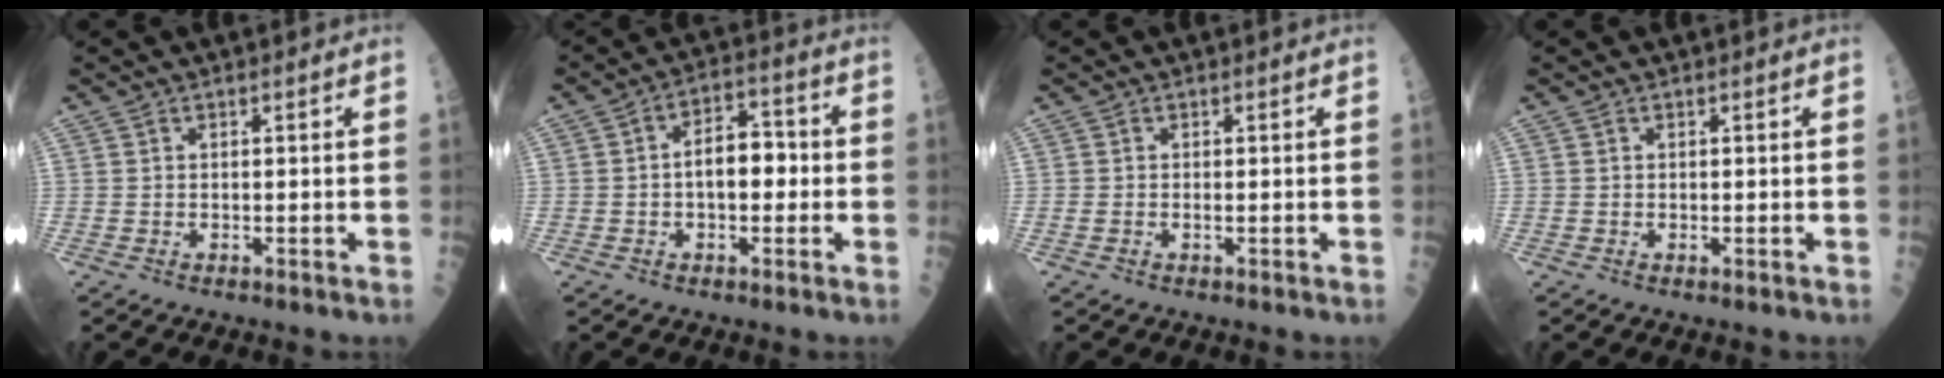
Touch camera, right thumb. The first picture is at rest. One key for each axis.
{"total": 8.1, "fx": -0.4, "fy": 4.6, "fz": 6.7, "tx": -0.081, "ty": 0.027, "tz": -0.013}
{"total": 0.6, "fx": 0.0, "fy": 0.2, "fz": 0.5, "tx": -0.014, "ty": 0.002, "tz": 0.000}
{"total": 0.0}